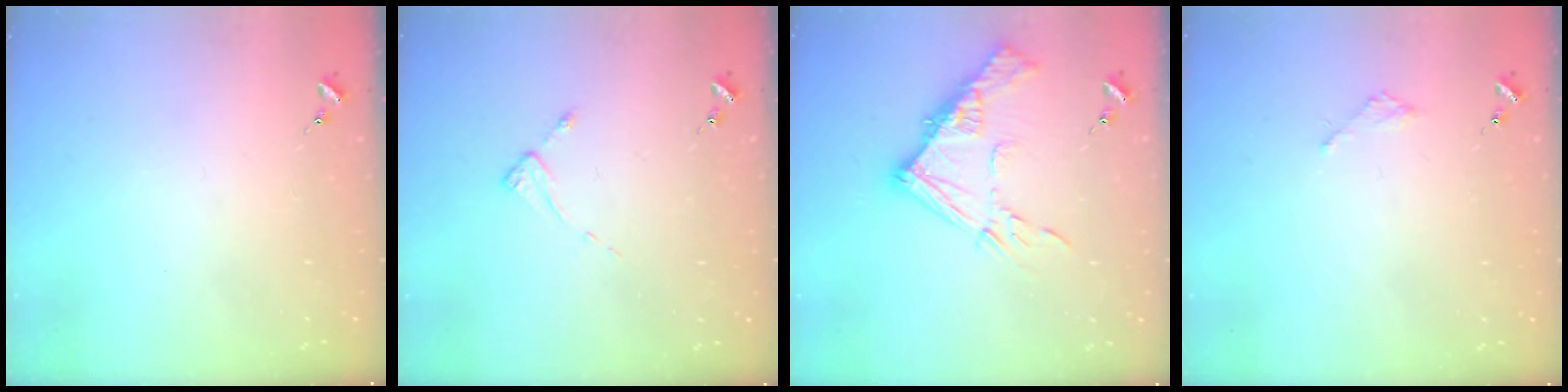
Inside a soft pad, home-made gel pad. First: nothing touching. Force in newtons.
{"total": 2.6, "press": 2.6, "slide": 0.2}
{"total": 14.5, "press": 14.4, "slide": 1.6}
{"total": 2.1, "press": 2.1, "slide": 0.2}